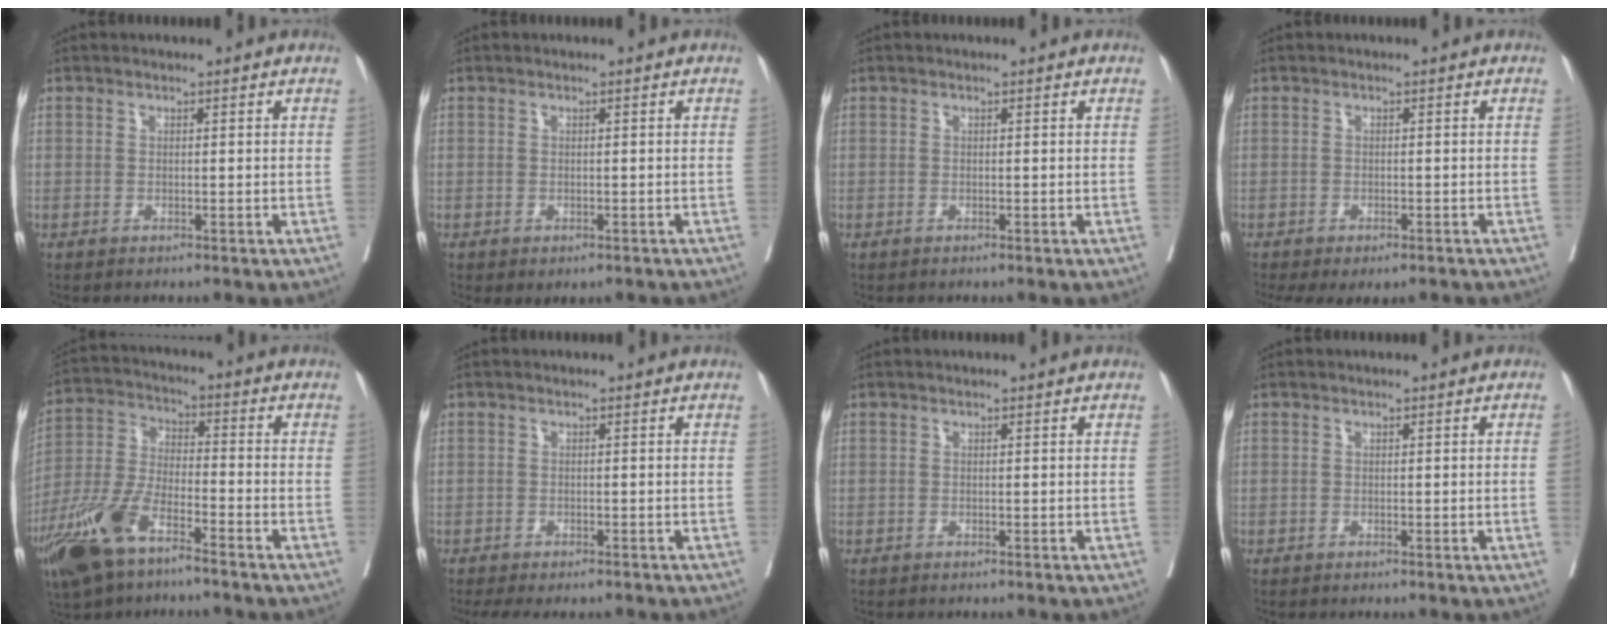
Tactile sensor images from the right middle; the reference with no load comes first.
{"total": 2.1, "force": [-1.5, 1.1, 1.0], "torque": [-0.006, -0.004, -0.018]}
{"total": 0.0}
{"total": 7.9, "force": [-6.0, 3.2, 4.0], "torque": [-0.073, -0.005, -0.078]}
{"total": 12.8, "force": [-8.1, 4.0, 9.1], "torque": [-0.202, -0.017, -0.158]}
{"total": 6.3, "force": [-5.3, 2.1, 2.6], "torque": [-0.028, -0.005, -0.074]}
{"total": 0.0}
{"total": 0.6, "force": [0.0, -0.3, 0.5], "torque": [-0.006, 0.000, 0.001]}